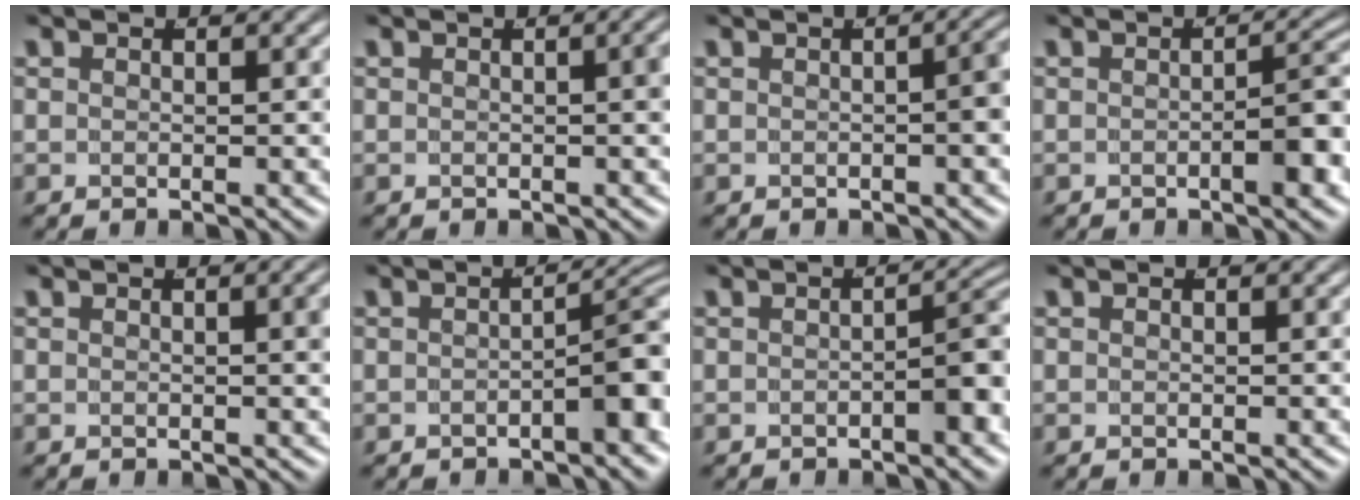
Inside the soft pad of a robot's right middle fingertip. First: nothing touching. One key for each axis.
{"total": 1.4, "fx": 0.0, "fy": 0.0, "fz": 1.4, "tx": -0.011, "ty": 0.008, "tz": -0.004}
{"total": 2.7, "fx": -0.4, "fy": 0.6, "fz": 2.6, "tx": -0.021, "ty": 0.009, "tz": -0.009}
{"total": 3.6, "fx": -1.4, "fy": 0.9, "fz": 3.2, "tx": -0.032, "ty": 0.005, "tz": -0.024}
{"total": 1.0, "fx": 0.2, "fy": 0.0, "fz": 1.0, "tx": -0.006, "ty": 0.003, "tz": 0.000}
{"total": 5.1, "fx": -1.8, "fy": 1.6, "fz": 4.5, "tx": -0.034, "ty": 0.004, "tz": -0.030}
{"total": 3.6, "fx": -1.5, "fy": 1.0, "fz": 3.1, "tx": -0.026, "ty": 0.004, "tz": -0.024}
{"total": 0.0}